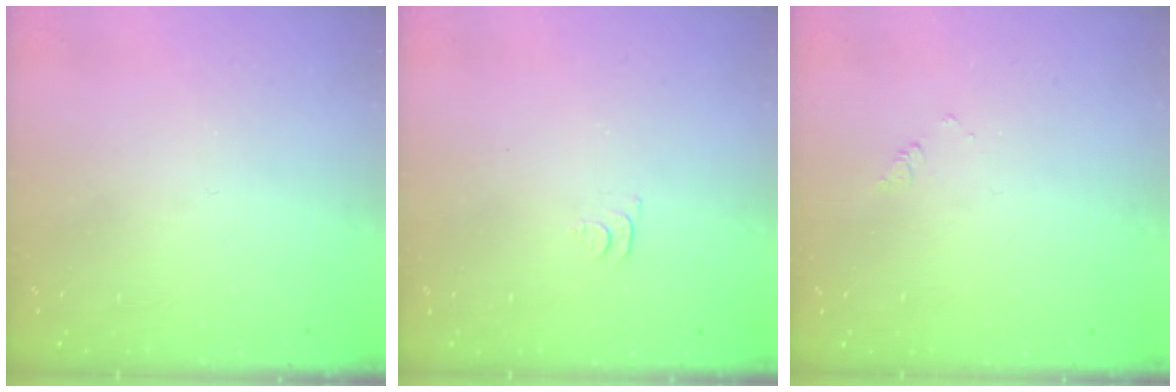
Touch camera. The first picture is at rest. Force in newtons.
{"total": 3.1, "press": 3.1, "slide": 0.5}
{"total": 1.7, "press": 1.6, "slide": 0.3}